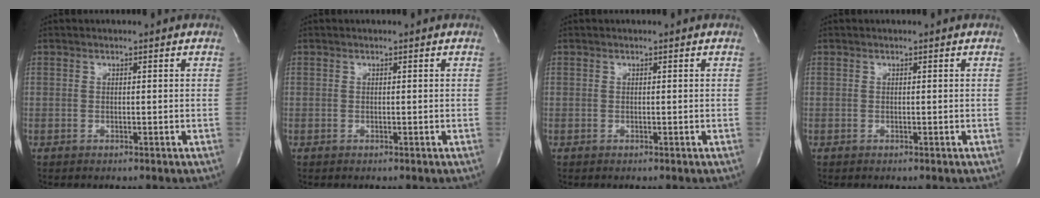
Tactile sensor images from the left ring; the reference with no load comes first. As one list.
[{"total": 0.0}, {"total": 0.0}, {"total": 0.0}]